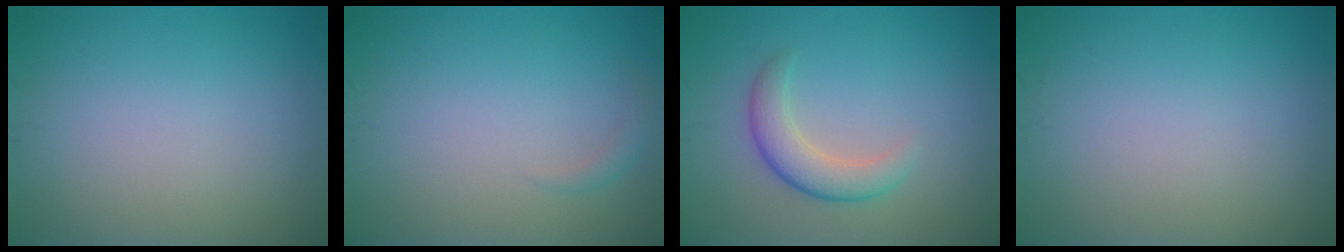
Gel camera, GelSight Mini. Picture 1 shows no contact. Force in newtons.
{"total": 0.8, "press": 0.8, "slide": 0.0}
{"total": 3.3, "press": 3.3, "slide": 0.0}
{"total": 0.0}